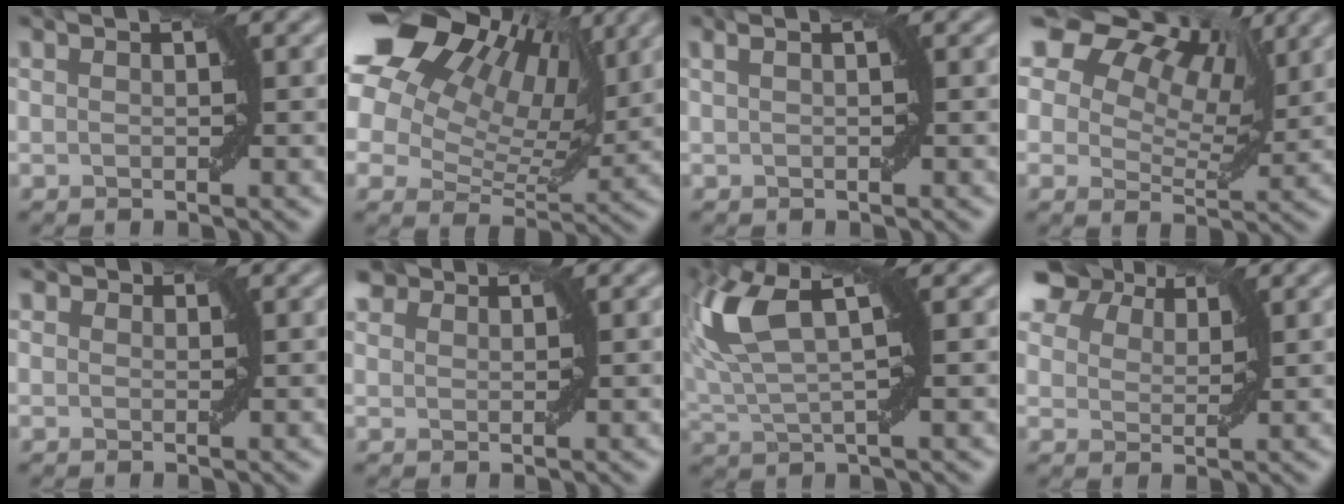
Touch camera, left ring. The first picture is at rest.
{"total": 17.3, "force": [9.3, 10.3, 10.4], "torque": [-0.210, 0.073, 0.148]}
{"total": 1.3, "force": [0.4, 0.3, 1.2], "torque": [-0.016, 0.002, 0.001]}
{"total": 11.6, "force": [6.8, 6.8, 6.4], "torque": [-0.097, 0.033, 0.095]}
{"total": 1.0, "force": [0.8, 0.7, 0.2], "torque": [-0.004, -0.001, 0.008]}
{"total": 1.8, "force": [1.7, 0.7, 0.3], "torque": [-0.006, 0.006, 0.034]}
{"total": 7.8, "force": [2.5, 2.9, 6.8], "torque": [-0.152, 0.016, 0.045]}
{"total": 7.6, "force": [6.1, 3.5, 3.0], "torque": [-0.078, 0.009, 0.106]}